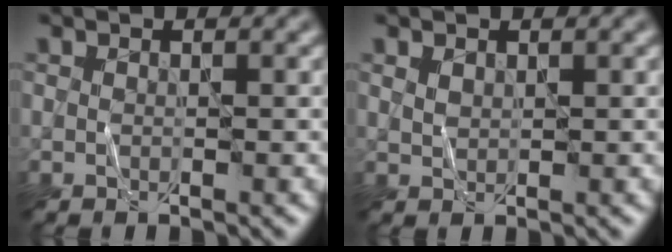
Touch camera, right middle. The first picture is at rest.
{"total": 1.0, "force": [0.7, 0.5, 0.4], "torque": [-0.013, 0.002, 0.018]}